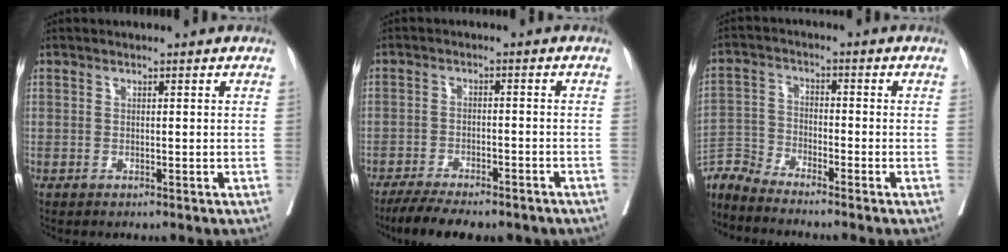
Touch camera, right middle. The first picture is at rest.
{"total": 12.0, "force": [-9.8, 3.4, 6.1], "torque": [-0.087, -0.003, -0.139]}
{"total": 6.4, "force": [-6.4, -0.7, 0.3], "torque": [-0.008, -0.002, -0.128]}